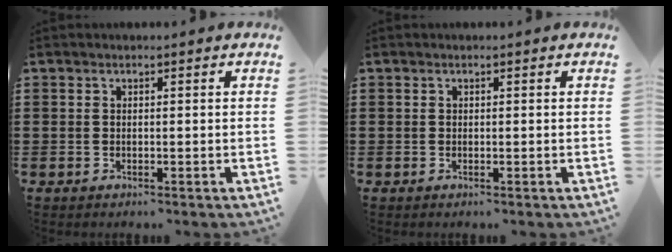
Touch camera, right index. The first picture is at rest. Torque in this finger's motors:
{"motor_torque": [0.81, 0.75, 0.02, 0.02]}